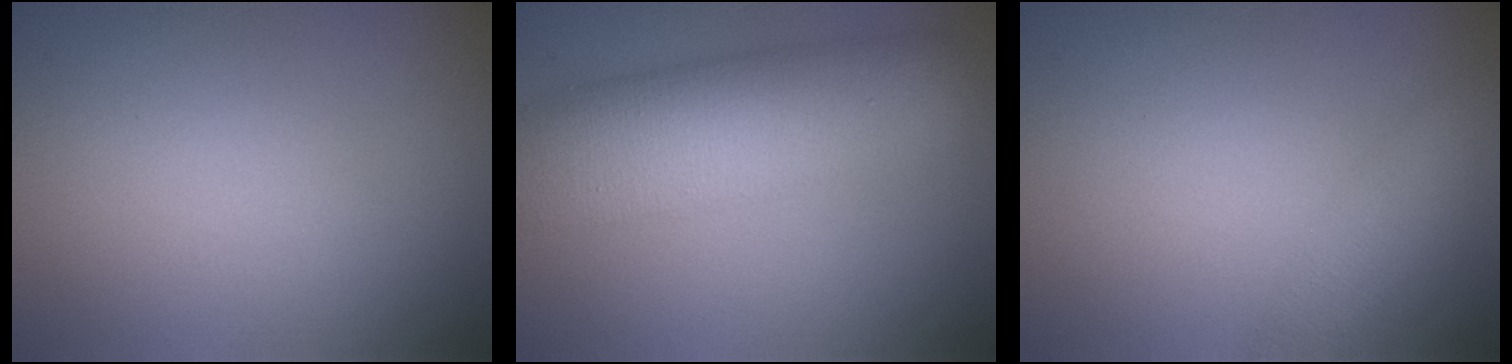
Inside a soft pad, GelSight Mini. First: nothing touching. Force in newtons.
{"total": 8.9, "press": 8.9, "slide": 0.2}
{"total": 2.5, "press": 2.5, "slide": 0.1}